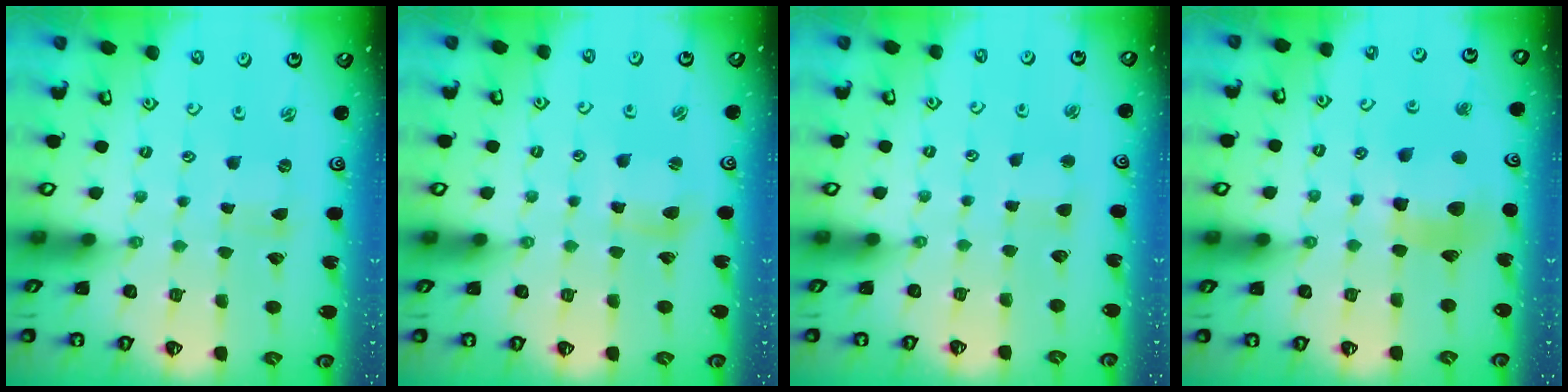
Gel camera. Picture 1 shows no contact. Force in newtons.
{"total": 4.4, "press": 4.4, "slide": 0.5}
{"total": 3.4, "press": 3.4, "slide": 0.3}
{"total": 12.0, "press": 11.9, "slide": 1.4}